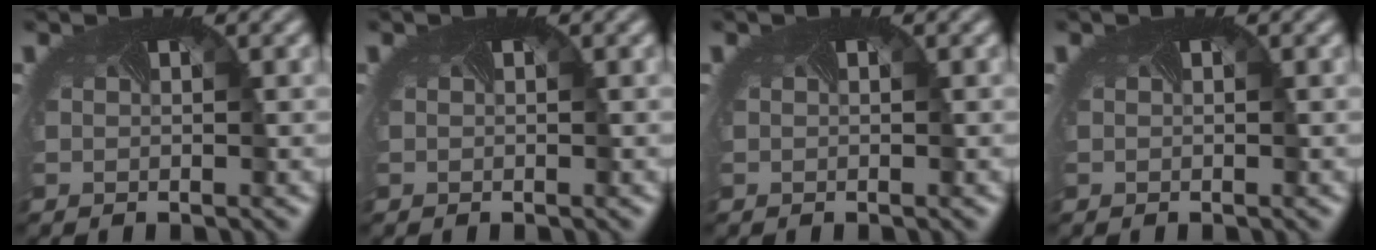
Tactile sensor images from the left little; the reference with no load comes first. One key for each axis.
{"total": 0.0}
{"total": 0.0}
{"total": 0.0}